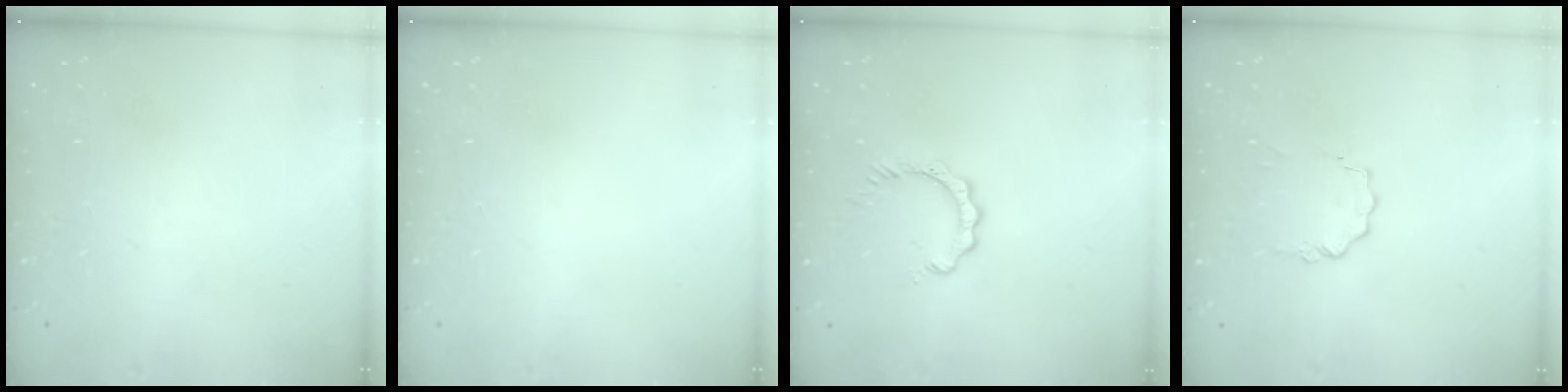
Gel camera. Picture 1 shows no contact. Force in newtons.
{"total": 0.0}
{"total": 3.0, "press": 2.9, "slide": 0.3}
{"total": 3.3, "press": 3.3, "slide": 0.3}